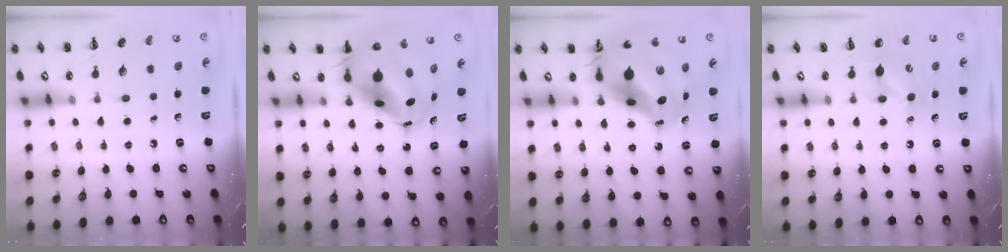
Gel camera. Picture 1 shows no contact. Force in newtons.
{"total": 9.5, "press": 9.1, "slide": 2.7}
{"total": 12.1, "press": 11.5, "slide": 3.7}
{"total": 8.1, "press": 7.9, "slide": 1.4}